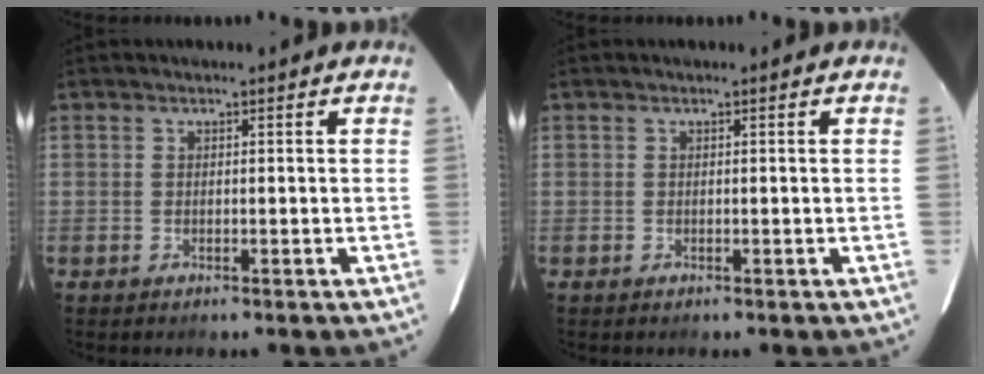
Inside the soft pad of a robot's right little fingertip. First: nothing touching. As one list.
[{"total": 0.0}]